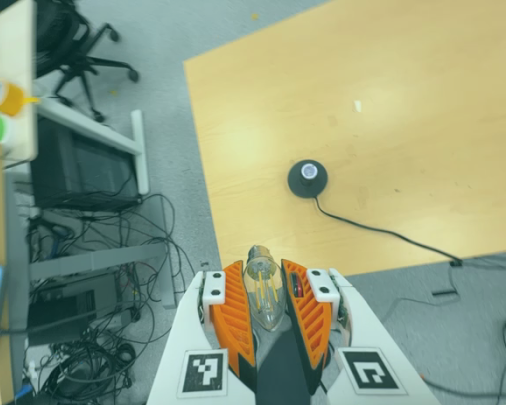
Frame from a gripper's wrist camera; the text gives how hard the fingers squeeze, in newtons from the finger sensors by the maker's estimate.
{"total": 14.5, "left": 15.5, "right": 13.5}